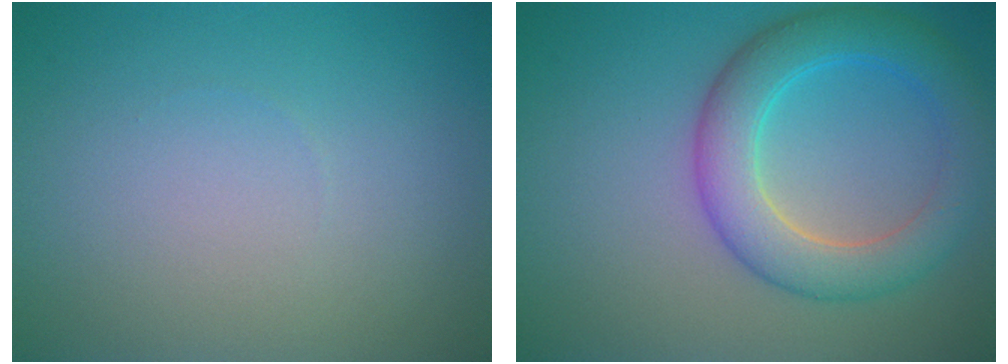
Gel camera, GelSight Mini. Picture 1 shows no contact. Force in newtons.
{"total": 5.9, "press": 5.9, "slide": 0.2}